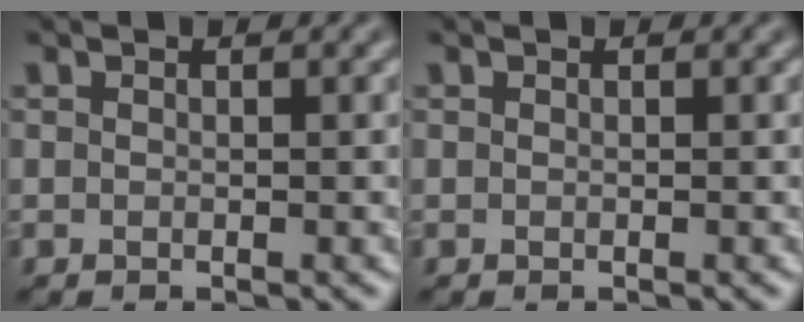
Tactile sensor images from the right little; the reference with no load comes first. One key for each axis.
{"total": 0.0}